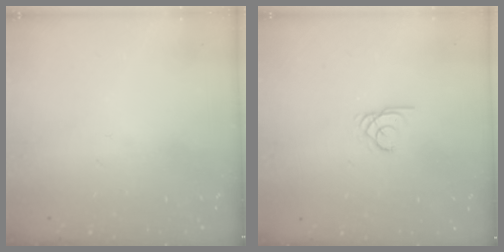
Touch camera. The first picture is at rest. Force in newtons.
{"total": 1.9, "press": 1.9, "slide": 0.0}